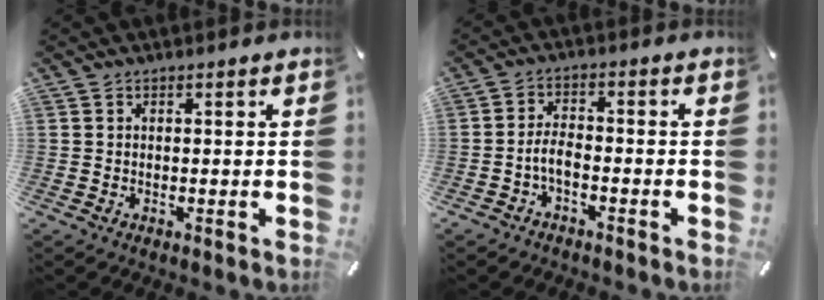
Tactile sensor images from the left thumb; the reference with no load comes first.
{"total": 4.2, "force": [-2.3, 2.0, 2.9], "torque": [-0.062, 0.011, -0.046]}